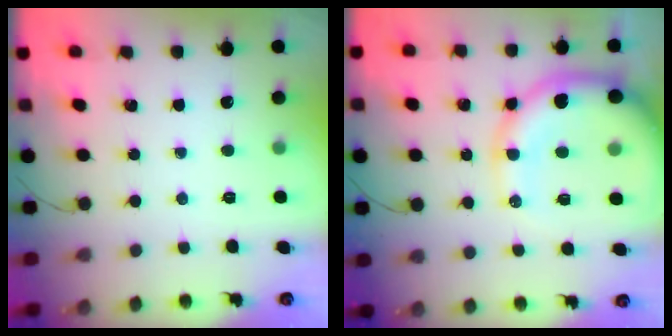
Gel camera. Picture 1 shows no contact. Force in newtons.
{"total": 15.2, "press": 14.6, "slide": 4.2}